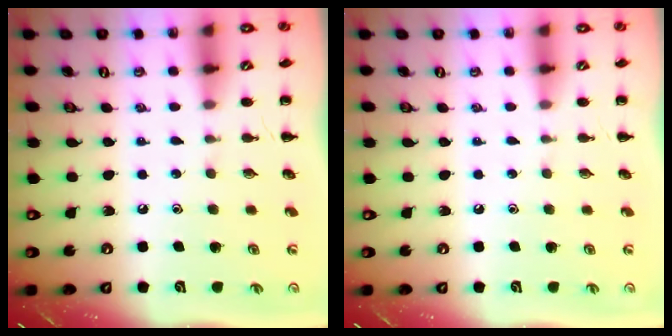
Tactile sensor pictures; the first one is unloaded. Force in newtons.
{"total": 0.0}